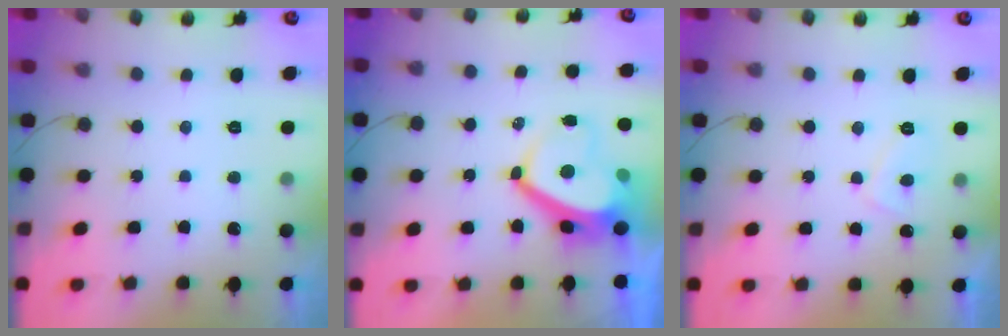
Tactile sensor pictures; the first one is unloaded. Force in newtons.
{"total": 6.9, "press": 6.8, "slide": 1.0}
{"total": 2.8, "press": 2.8, "slide": 0.4}